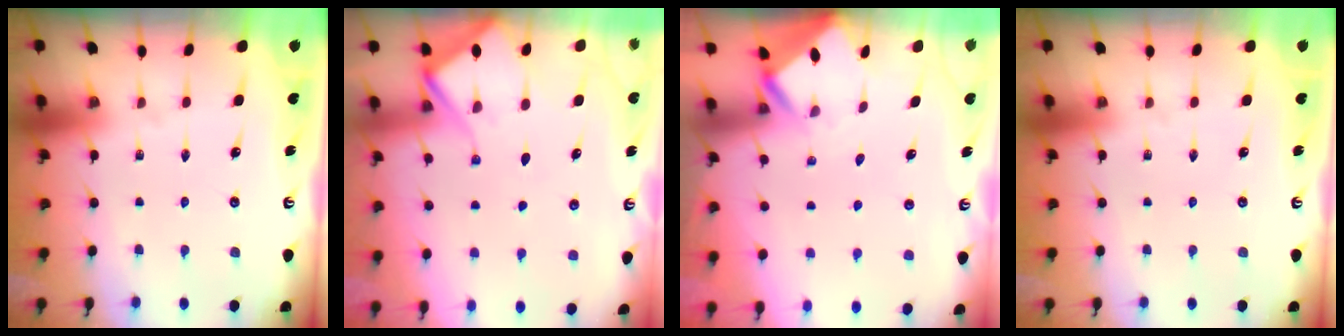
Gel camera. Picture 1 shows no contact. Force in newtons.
{"total": 8.7, "press": 8.6, "slide": 1.1}
{"total": 2.8, "press": 2.8, "slide": 0.2}
{"total": 0.0}